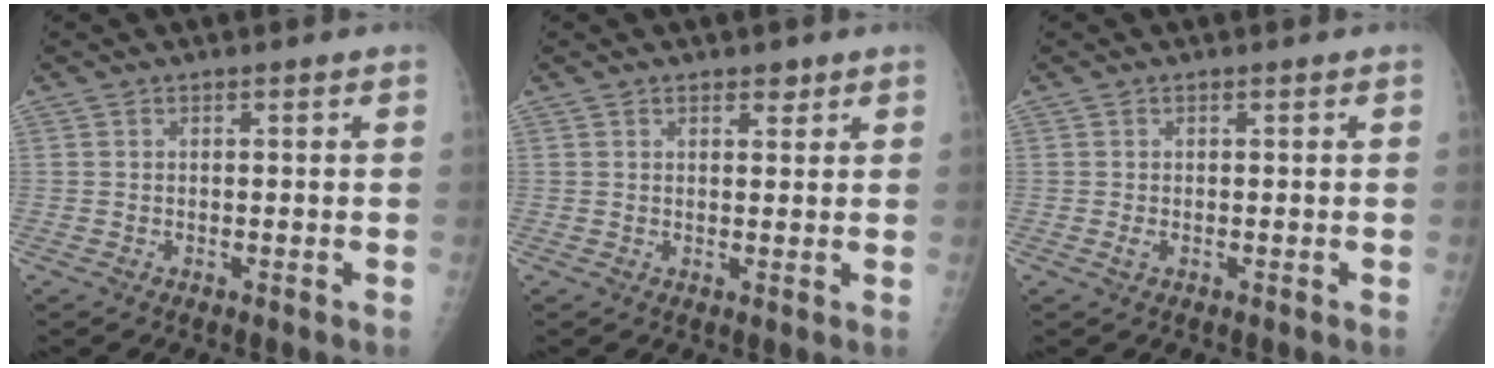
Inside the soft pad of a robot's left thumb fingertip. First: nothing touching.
{"total": 2.0, "force": [1.4, 1.1, 0.9], "torque": [0.001, -0.007, 0.017]}
{"total": 1.0, "force": [-0.1, 0.5, 0.9], "torque": [-0.020, 0.001, -0.003]}